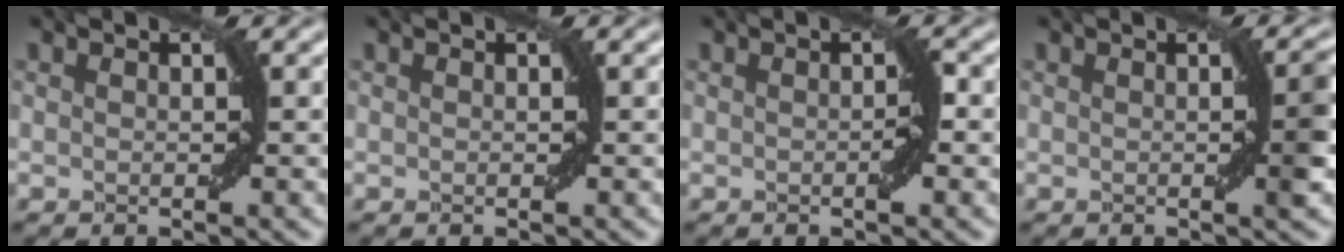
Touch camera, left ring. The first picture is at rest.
{"total": 0.0}
{"total": 1.0, "force": [-0.3, 0.1, 1.0], "torque": [-0.014, 0.001, -0.003]}
{"total": 2.3, "force": [0.0, 0.3, 2.3], "torque": [-0.028, 0.001, -0.002]}